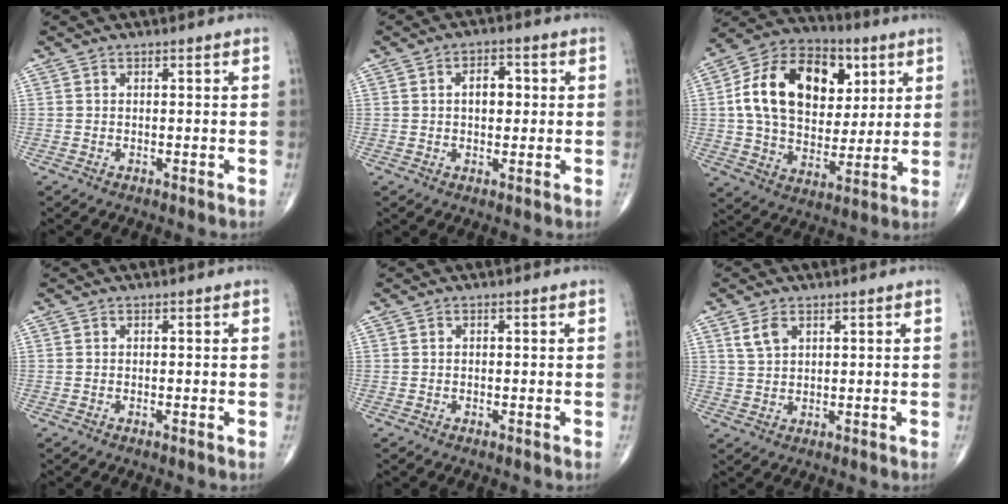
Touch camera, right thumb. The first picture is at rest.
{"total": 4.9, "force": [0.6, 3.1, 3.8], "torque": [-0.046, 0.009, 0.006]}
{"total": 22.3, "force": [5.4, 15.3, 15.3], "torque": [-0.240, 0.001, 0.090]}
{"total": 0.0}
{"total": 0.0}
{"total": 3.6, "force": [1.9, 2.1, 2.3], "torque": [-0.040, -0.003, 0.043]}